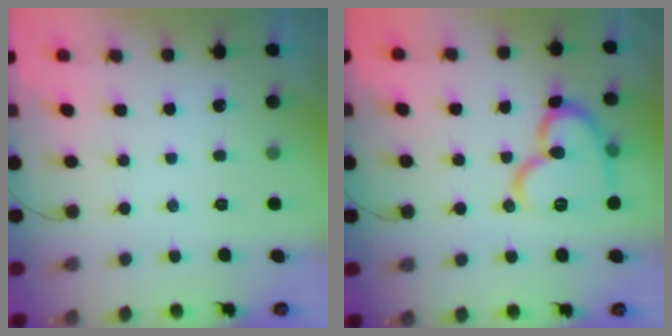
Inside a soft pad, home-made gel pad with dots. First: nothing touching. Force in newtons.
{"total": 15.3, "press": 15.2, "slide": 1.5}